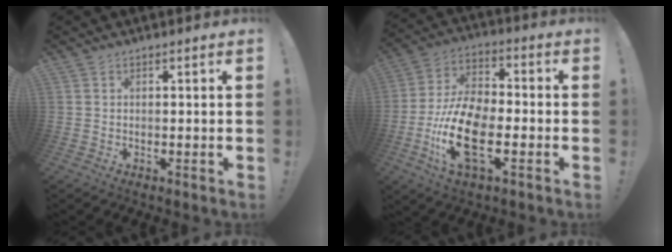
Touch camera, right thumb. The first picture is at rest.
{"total": 18.2, "force": [-6.1, 9.7, 14.2], "torque": [-0.281, 0.025, -0.099]}